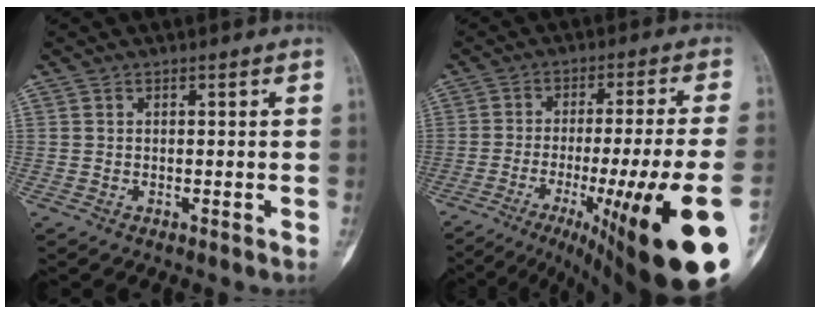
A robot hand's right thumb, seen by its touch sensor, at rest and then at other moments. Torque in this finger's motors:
{"motor_torque": [1.42, 1.41, 2.30, -0.47, 0.30]}